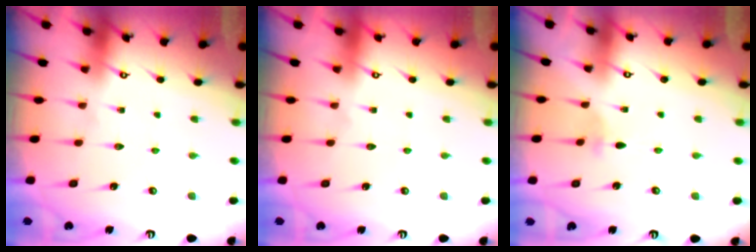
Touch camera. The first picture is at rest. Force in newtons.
{"total": 0.0}
{"total": 1.8, "press": 1.8, "slide": 0.3}